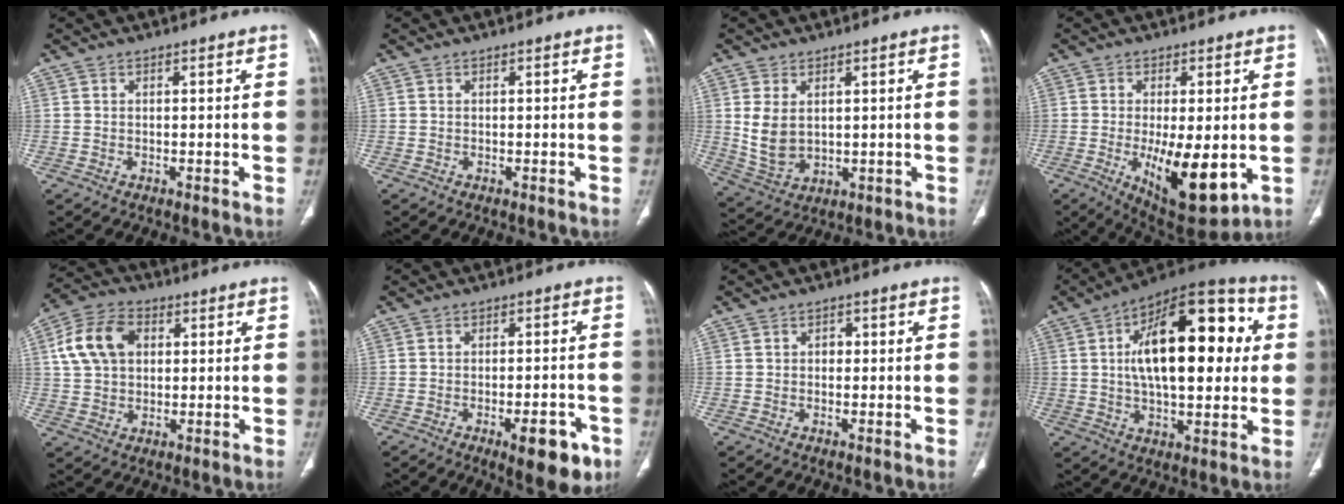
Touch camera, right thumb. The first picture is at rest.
{"total": 0.0}
{"total": 7.6, "force": [1.4, 5.0, 5.5], "torque": [-0.104, -0.012, 0.048]}
{"total": 13.7, "force": [-2.7, 5.3, 12.4], "torque": [-0.186, -0.026, -0.025]}
{"total": 11.5, "force": [2.9, 8.1, 7.6], "torque": [-0.135, 0.015, 0.049]}
{"total": 9.4, "force": [-4.6, 3.4, 7.4], "torque": [-0.081, 0.013, -0.055]}
{"total": 1.5, "force": [0.1, 1.2, 0.9], "torque": [-0.005, 0.004, -0.003]}
{"total": 25.2, "force": [4.5, 12.0, 21.7], "torque": [-0.305, 0.017, 0.060]}